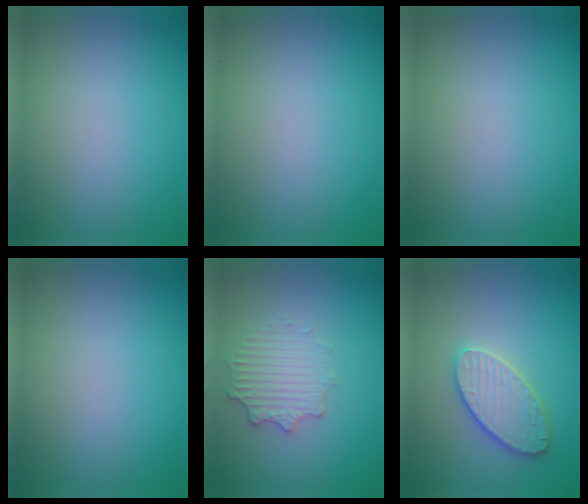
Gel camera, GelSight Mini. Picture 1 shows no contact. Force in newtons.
{"total": 0.0}
{"total": 0.0}
{"total": 0.0}
{"total": 2.7, "press": 2.6, "slide": 0.8}
{"total": 3.6, "press": 3.5, "slide": 0.6}